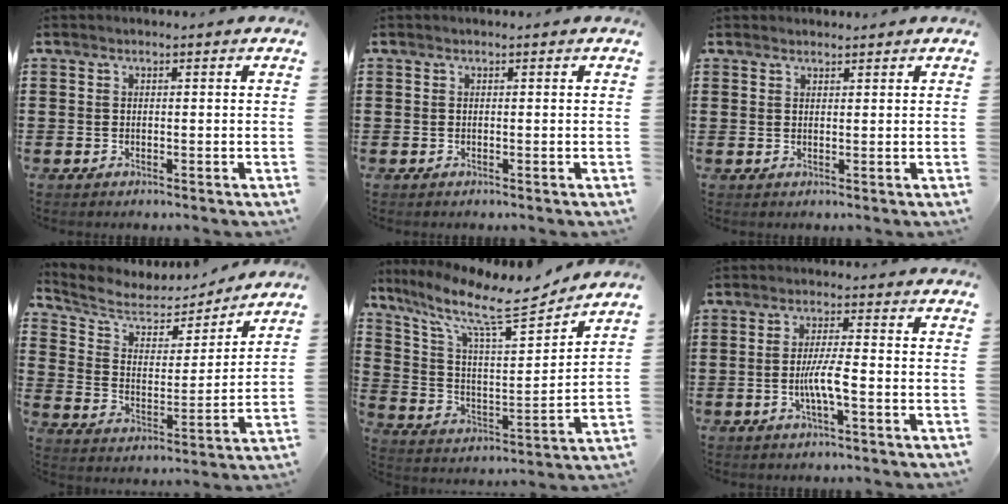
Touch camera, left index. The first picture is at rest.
{"total": 0.0}
{"total": 1.2, "force": [1.2, 0.2, 0.2], "torque": [-0.005, 0.000, 0.023]}
{"total": 6.2, "force": [5.0, 2.7, 2.4], "torque": [-0.077, -0.027, 0.083]}
{"total": 12.3, "force": [9.4, 2.5, 7.6], "torque": [-0.172, -0.054, 0.155]}
{"total": 5.1, "force": [-1.4, 0.6, 4.8], "torque": [-0.091, -0.002, -0.028]}